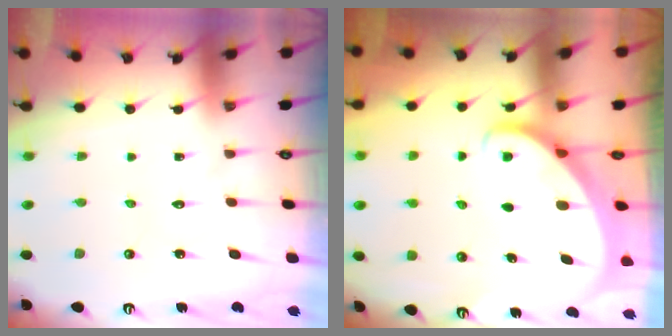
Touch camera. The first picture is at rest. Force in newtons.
{"total": 2.3, "press": 2.3, "slide": 0.3}